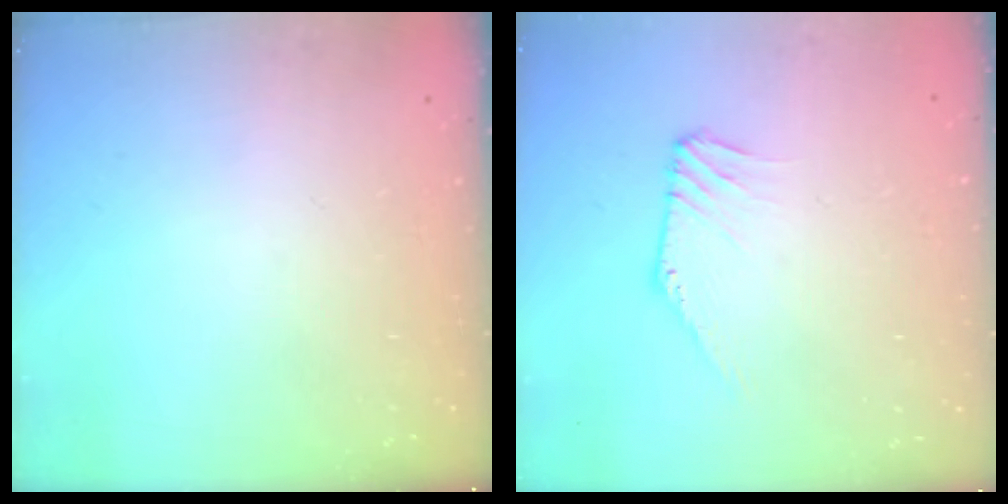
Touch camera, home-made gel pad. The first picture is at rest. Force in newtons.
{"total": 3.1, "press": 3.1, "slide": 0.1}